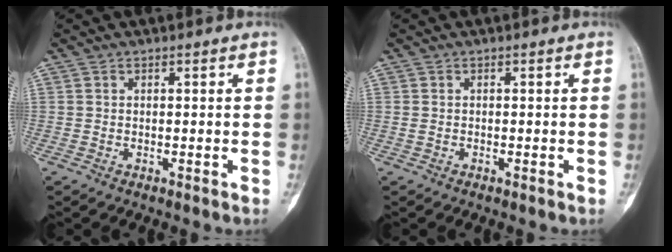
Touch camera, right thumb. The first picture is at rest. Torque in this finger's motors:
{"motor_torque": [0.42, 0.48, -0.08, -0.40, 0.06]}